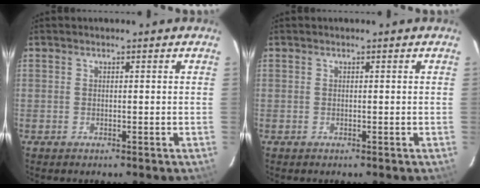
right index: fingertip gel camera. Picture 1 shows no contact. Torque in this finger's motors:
{"motor_torque": [0.00, 0.00, 0.02, 0.00]}